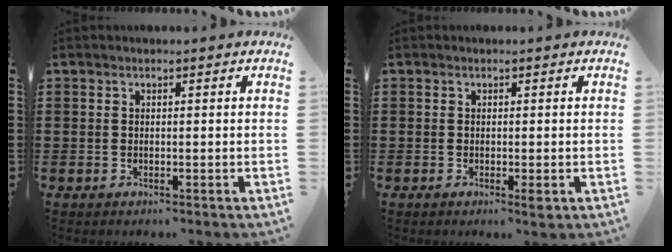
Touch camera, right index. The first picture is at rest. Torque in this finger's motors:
{"motor_torque": [0.65, 1.42, -0.01, -0.03]}